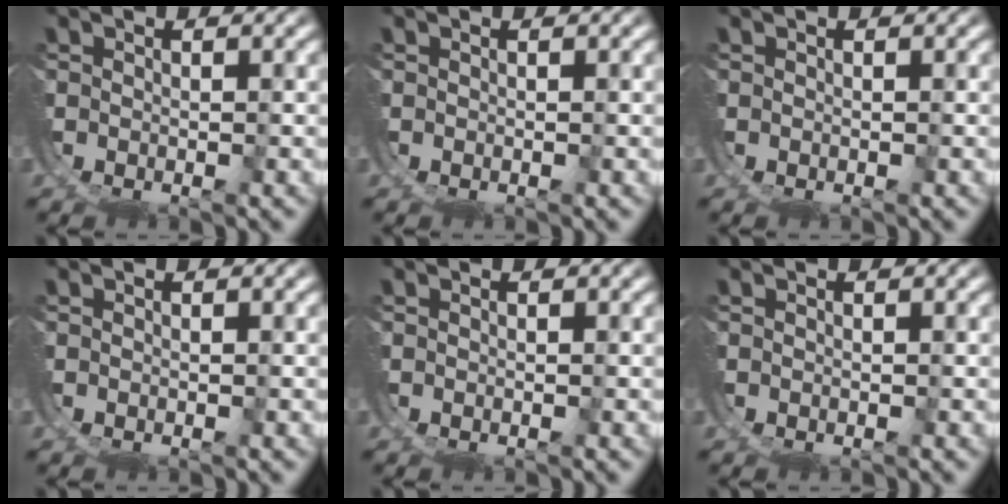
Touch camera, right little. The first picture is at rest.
{"total": 0.0}
{"total": 0.0}
{"total": 0.0}
{"total": 0.0}
{"total": 0.0}